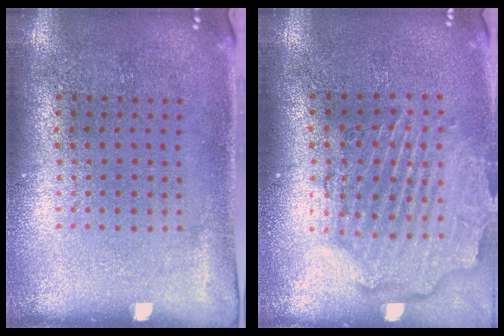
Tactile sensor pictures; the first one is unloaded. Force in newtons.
{"total": 2.6, "press": 2.2, "slide": 1.3}